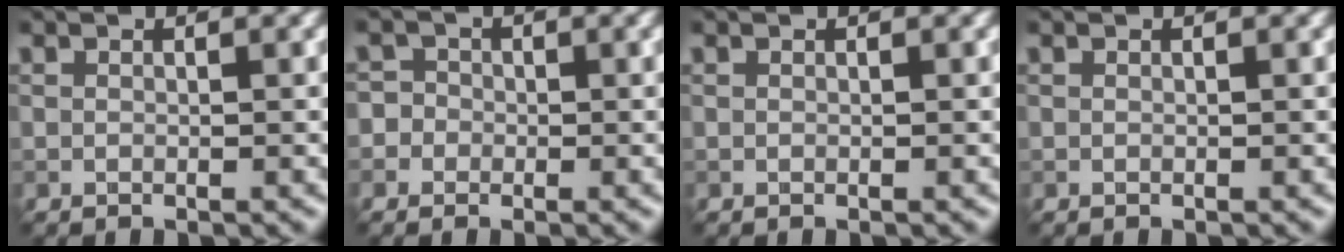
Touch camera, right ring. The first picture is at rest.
{"total": 2.9, "force": [-0.5, 2.8, 0.7], "torque": [0.020, 0.018, -0.041]}
{"total": 0.0}
{"total": 0.0}